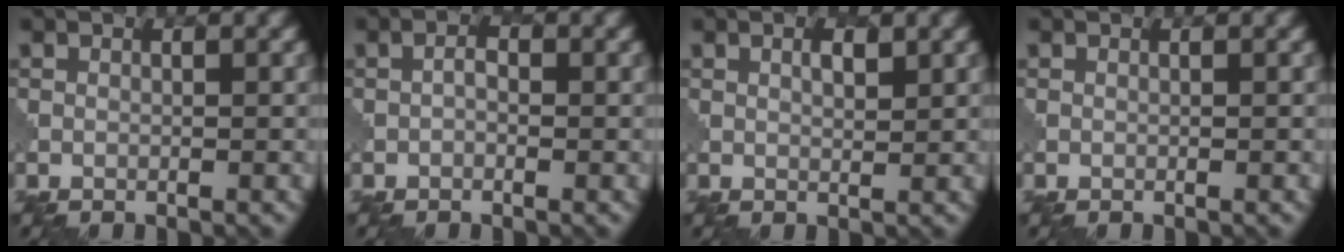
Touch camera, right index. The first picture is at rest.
{"total": 1.2, "force": [-0.2, 0.8, 0.9], "torque": [-0.011, -0.001, -0.004]}
{"total": 1.4, "force": [0.7, 0.5, 1.1], "torque": [-0.022, -0.002, 0.014]}
{"total": 0.0}